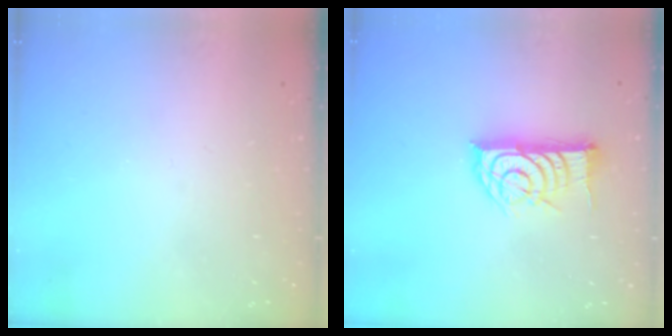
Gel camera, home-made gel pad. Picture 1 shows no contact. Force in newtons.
{"total": 15.6, "press": 15.6, "slide": 0.3}